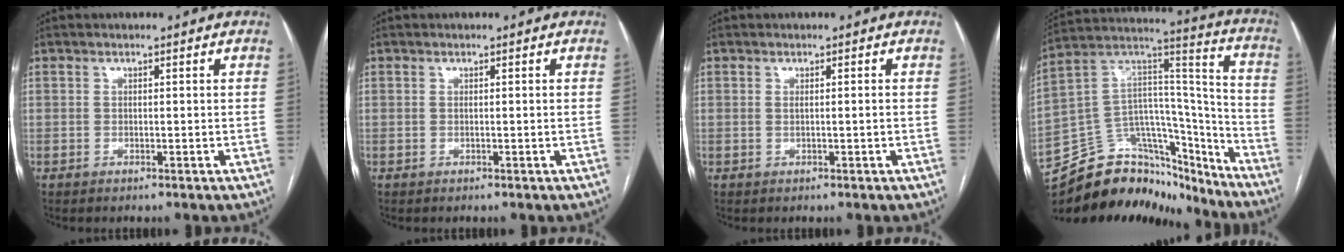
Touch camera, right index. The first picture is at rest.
{"total": 0.0}
{"total": 1.0, "force": [0.0, 0.0, 1.0], "torque": [-0.019, -0.001, 0.003]}
{"total": 24.0, "force": [-20.8, 10.1, 6.3], "torque": [-0.131, 0.078, -0.323]}